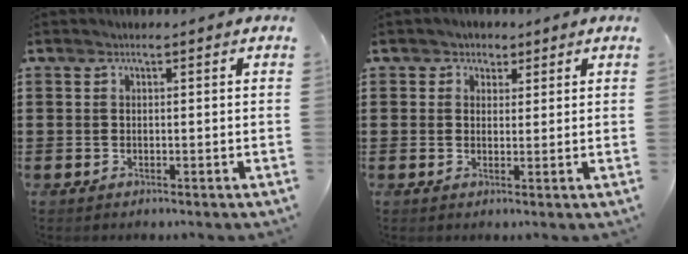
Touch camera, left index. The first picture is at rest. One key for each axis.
{"total": 1.9, "fx": 1.1, "fy": 1.5, "fz": 0.0, "tx": -0.009, "ty": 0.008, "tz": 0.020}